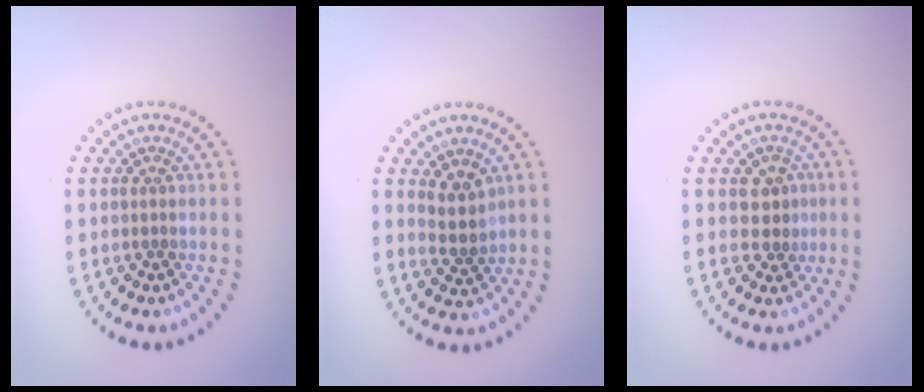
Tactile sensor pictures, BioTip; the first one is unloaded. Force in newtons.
{"total": 2.5, "press": 2.0, "slide": 1.4}
{"total": 2.0, "press": 1.8, "slide": 0.8}